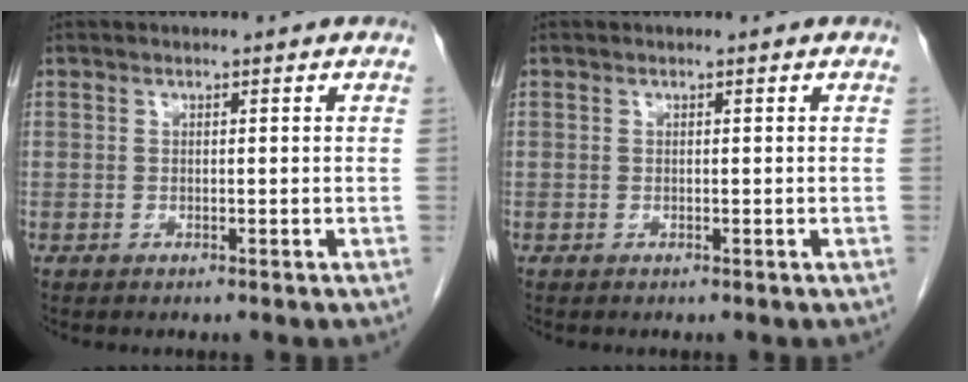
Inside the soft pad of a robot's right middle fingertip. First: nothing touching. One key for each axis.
{"total": 0.0}